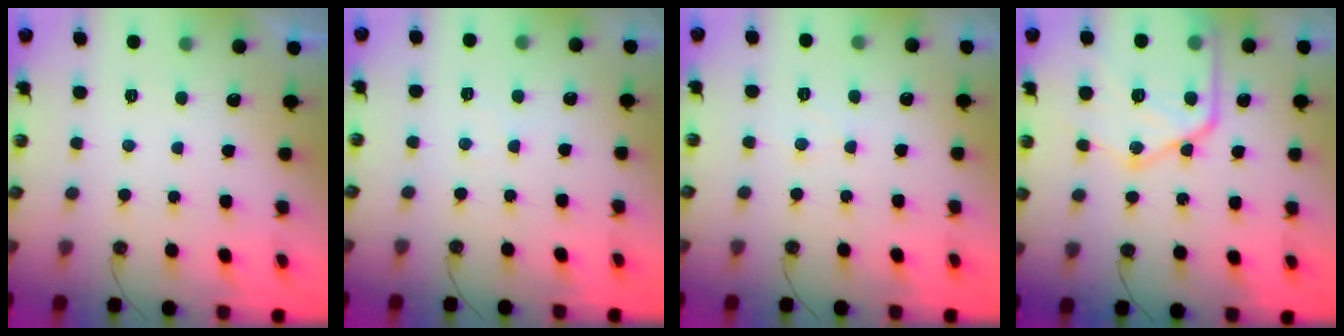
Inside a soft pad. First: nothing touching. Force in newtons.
{"total": 2.7, "press": 2.6, "slide": 0.5}
{"total": 4.8, "press": 4.8, "slide": 0.3}
{"total": 20.7, "press": 20.6, "slide": 2.2}